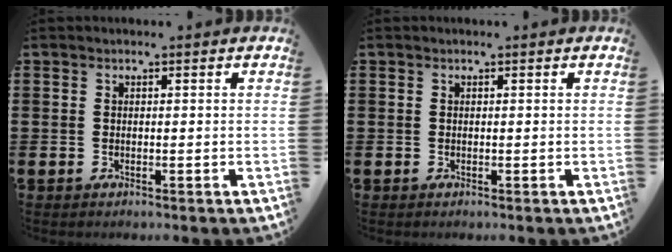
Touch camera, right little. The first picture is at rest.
{"total": 0.0}